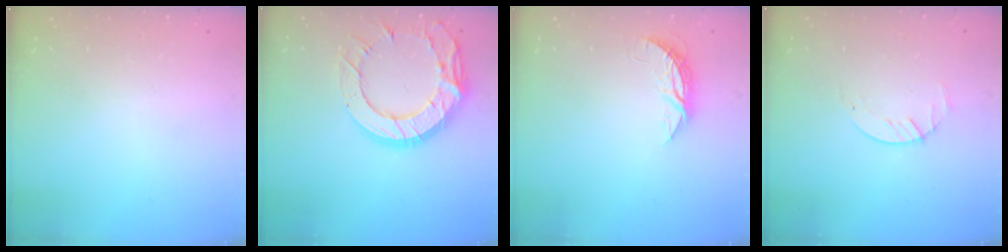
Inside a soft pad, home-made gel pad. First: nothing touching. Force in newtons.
{"total": 17.6, "press": 17.5, "slide": 1.2}
{"total": 5.2, "press": 5.2, "slide": 0.3}
{"total": 1.4, "press": 1.4, "slide": 0.2}